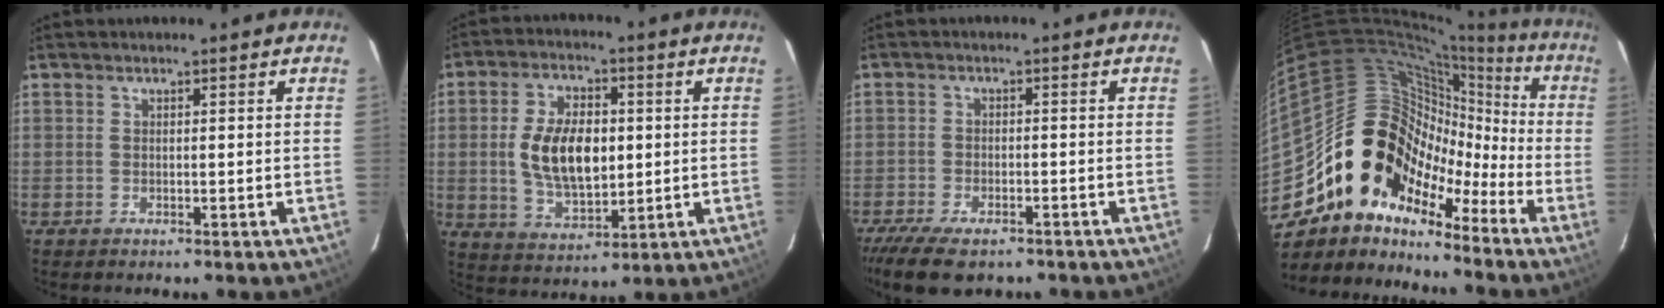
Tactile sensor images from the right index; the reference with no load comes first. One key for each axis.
{"total": 12.5, "fx": 0.5, "fy": 6.9, "fz": 10.4, "tx": -0.201, "ty": 0.005, "tz": 0.017}
{"total": 10.2, "fx": -7.9, "fy": 3.8, "fz": 5.3, "tx": -0.133, "ty": -0.031, "tz": -0.136}
{"total": 17.1, "fx": -8.1, "fy": 13.6, "fz": 6.6, "tx": -0.116, "ty": 0.048, "tz": -0.160}